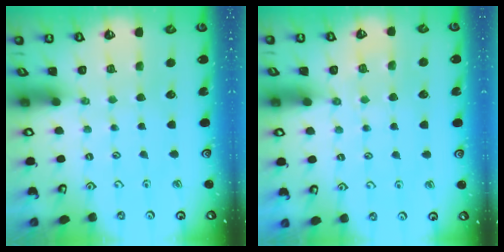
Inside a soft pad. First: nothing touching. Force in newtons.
{"total": 4.8, "press": 4.8, "slide": 0.7}